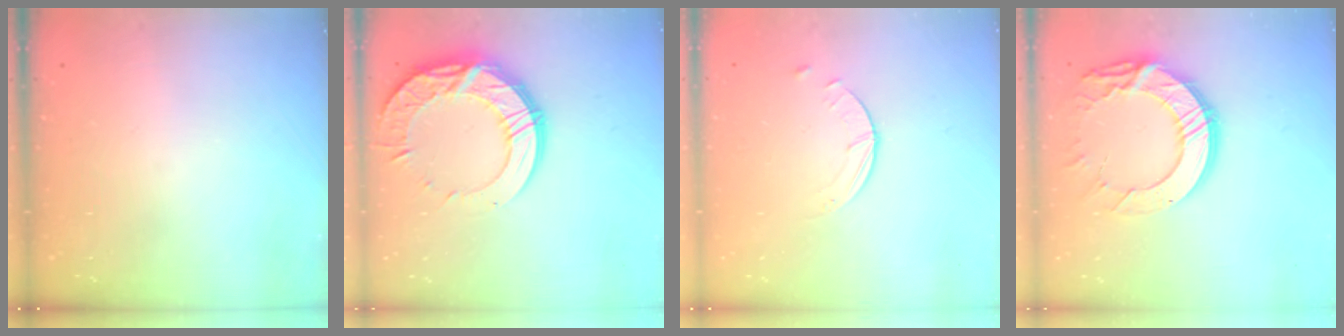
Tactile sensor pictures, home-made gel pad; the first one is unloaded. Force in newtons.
{"total": 18.7, "press": 18.7, "slide": 1.4}
{"total": 0.9, "press": 0.9, "slide": 0.1}
{"total": 15.1, "press": 15.1, "slide": 0.9}